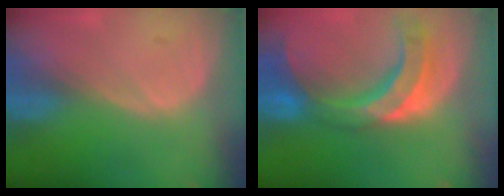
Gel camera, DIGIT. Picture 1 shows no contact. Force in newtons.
{"total": 11.0, "press": 9.5, "slide": 5.6}